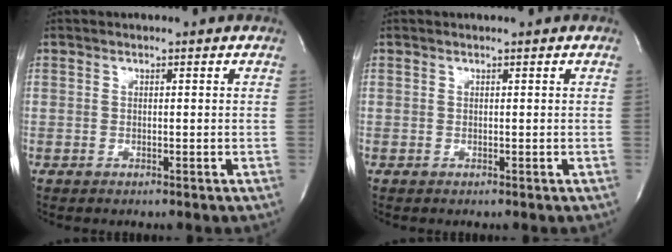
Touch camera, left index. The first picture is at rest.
{"total": 0.0}